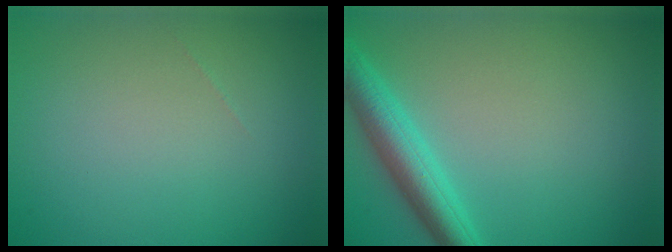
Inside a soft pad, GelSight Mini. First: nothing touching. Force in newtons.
{"total": 4.3, "press": 4.3, "slide": 0.3}